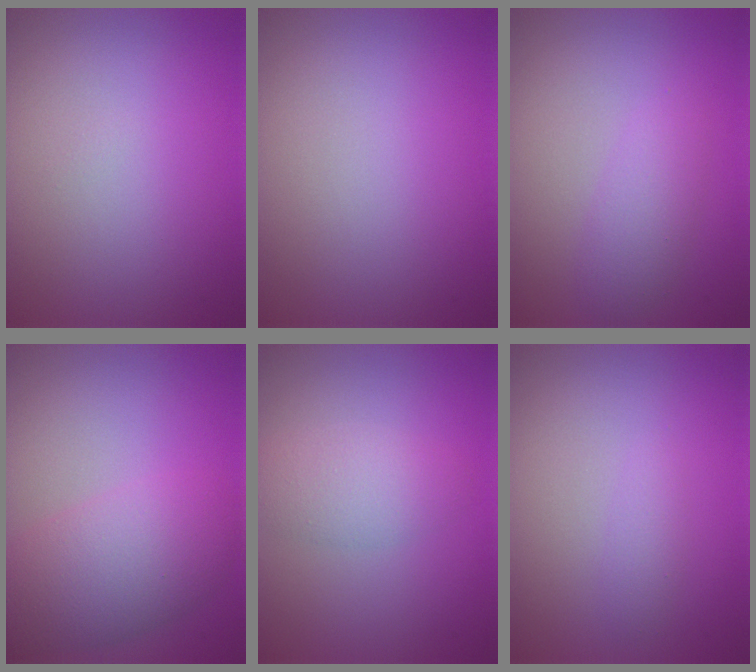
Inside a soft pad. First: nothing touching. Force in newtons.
{"total": 0.0}
{"total": 2.2, "press": 2.2, "slide": 0.1}
{"total": 5.7, "press": 5.7, "slide": 0.2}
{"total": 2.8, "press": 2.8, "slide": 0.1}
{"total": 1.0, "press": 1.0, "slide": 0.1}